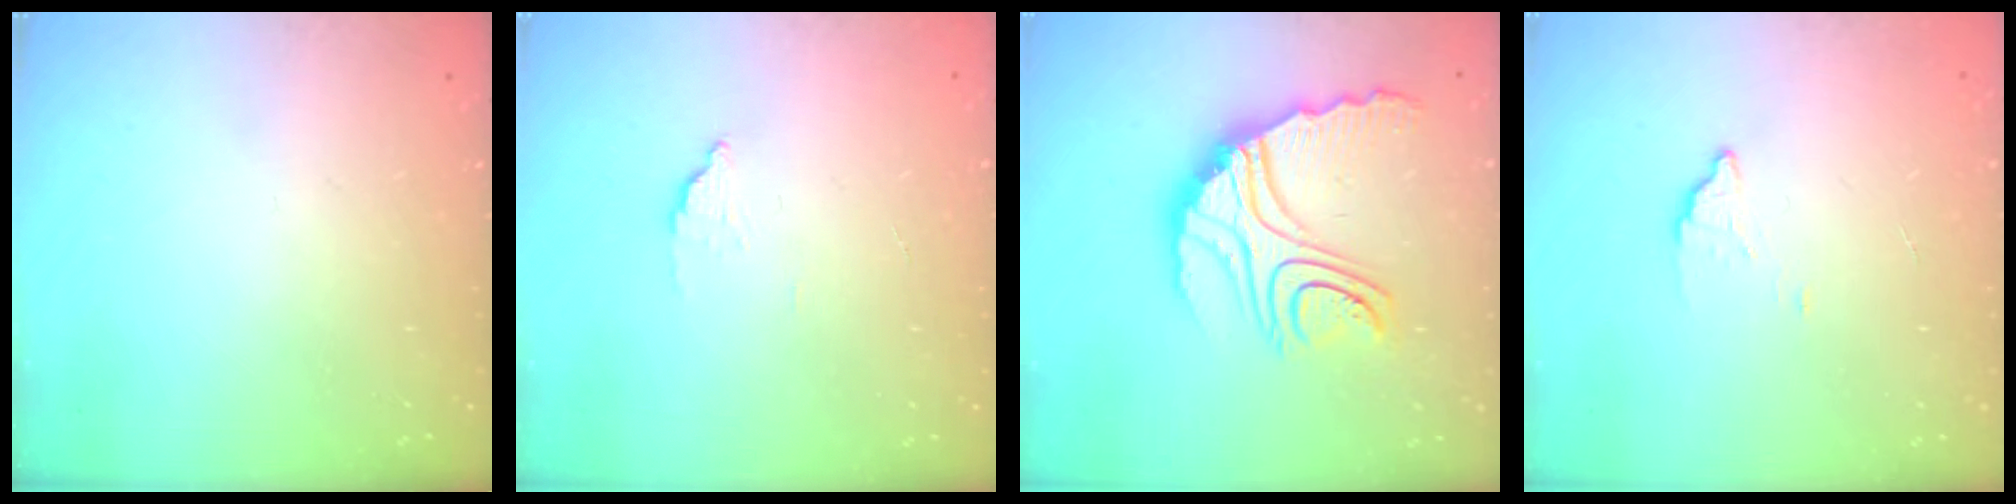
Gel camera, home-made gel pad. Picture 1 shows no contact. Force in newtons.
{"total": 2.2, "press": 2.2, "slide": 0.2}
{"total": 16.4, "press": 16.3, "slide": 1.3}
{"total": 2.4, "press": 2.4, "slide": 0.1}